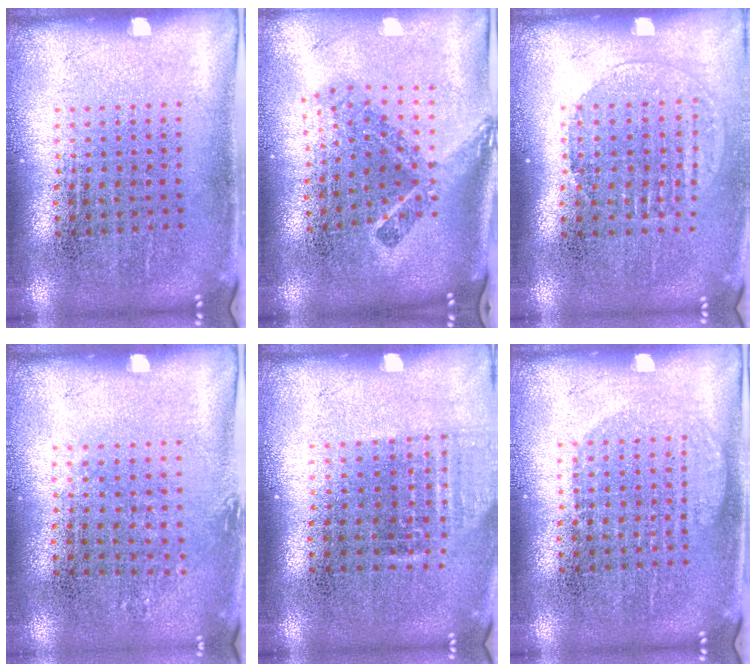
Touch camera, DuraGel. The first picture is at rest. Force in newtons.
{"total": 2.2, "press": 1.5, "slide": 1.7}
{"total": 1.4, "press": 1.2, "slide": 0.7}
{"total": 0.7, "press": 0.6, "slide": 0.3}
{"total": 1.0, "press": 0.9, "slide": 0.4}
{"total": 1.6, "press": 1.5, "slide": 0.4}